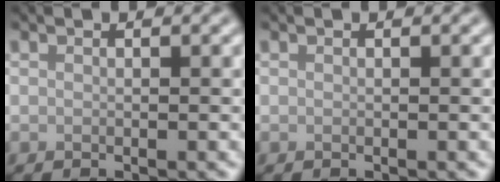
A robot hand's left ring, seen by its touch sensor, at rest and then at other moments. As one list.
[{"total": 0.0}]